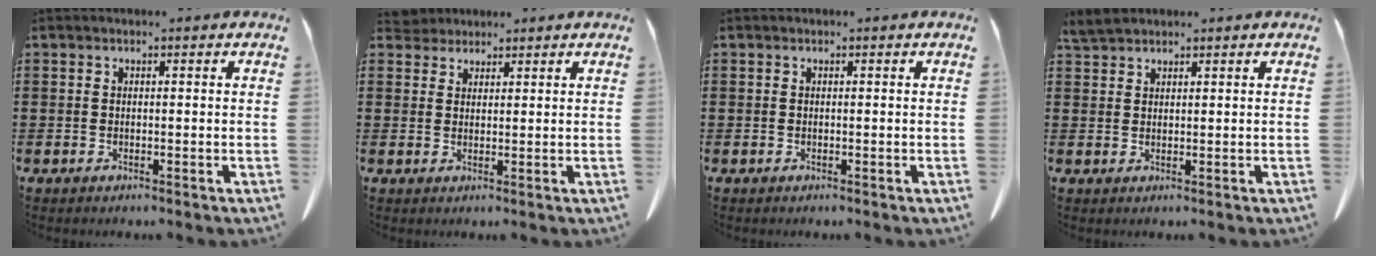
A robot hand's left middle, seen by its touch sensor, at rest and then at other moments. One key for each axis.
{"total": 2.6, "fx": 2.5, "fy": 0.8, "fz": 0.1, "tx": -0.010, "ty": -0.001, "tz": 0.050}
{"total": 0.0}
{"total": 2.5, "fx": 2.3, "fy": 0.5, "fz": 0.6, "tx": -0.021, "ty": 0.000, "tz": 0.047}